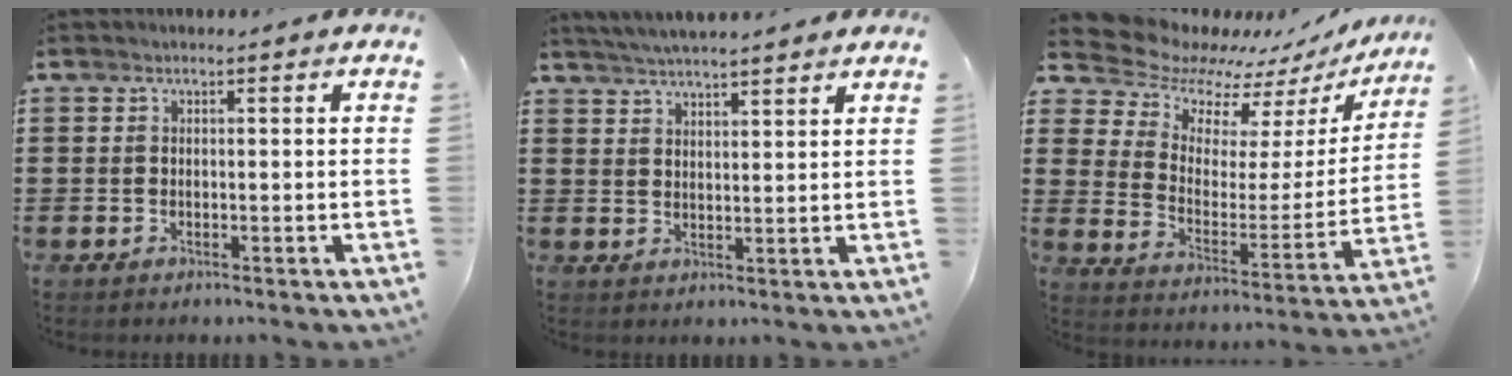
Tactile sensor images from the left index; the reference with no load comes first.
{"total": 3.6, "force": [3.5, -0.4, 0.6], "torque": [-0.023, -0.011, 0.062]}
{"total": 10.2, "force": [9.4, 3.3, 2.2], "torque": [-0.083, -0.077, 0.160]}